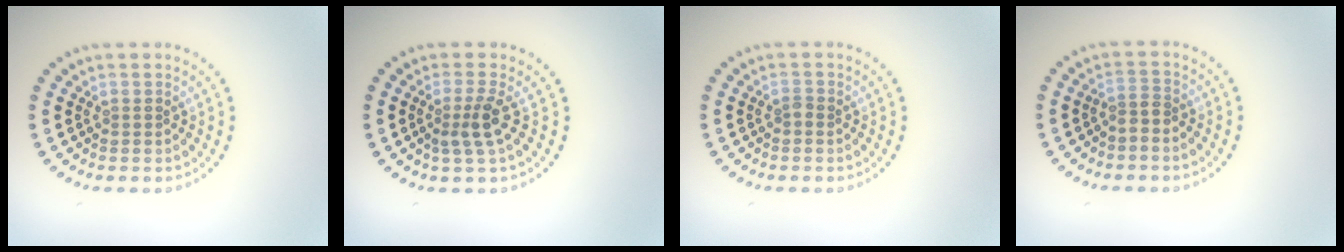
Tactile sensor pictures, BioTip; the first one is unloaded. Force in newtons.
{"total": 2.4, "press": 1.7, "slide": 1.7}
{"total": 0.6, "press": 0.5, "slide": 0.3}
{"total": 1.2, "press": 0.7, "slide": 0.9}